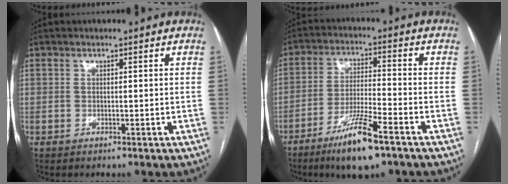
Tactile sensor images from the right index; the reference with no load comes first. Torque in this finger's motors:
{"motor_torque": [0.91, -0.22, 0.46, 0.11]}